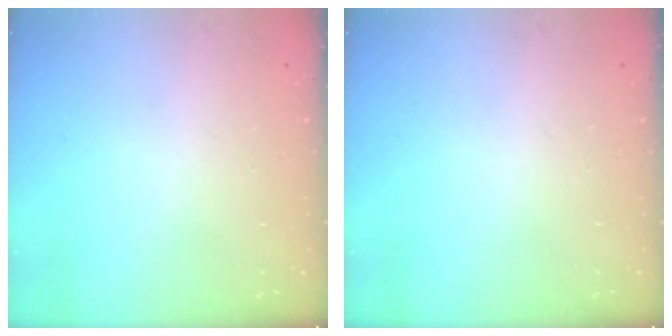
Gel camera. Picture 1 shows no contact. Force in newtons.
{"total": 0.0}